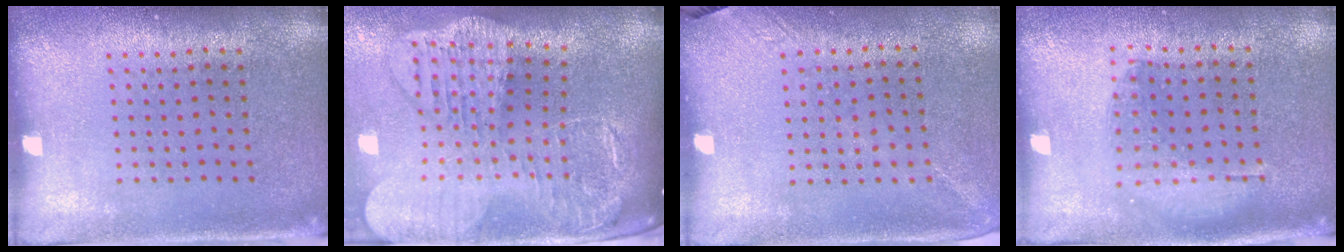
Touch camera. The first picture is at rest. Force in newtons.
{"total": 4.0, "press": 3.1, "slide": 2.6}
{"total": 1.4, "press": 1.0, "slide": 0.9}
{"total": 1.1, "press": 1.0, "slide": 0.4}